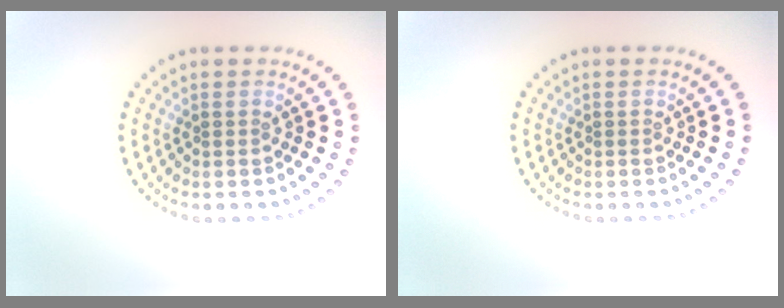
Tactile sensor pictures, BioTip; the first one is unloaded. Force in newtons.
{"total": 0.0}